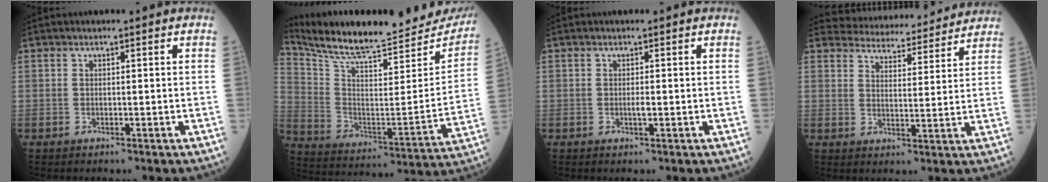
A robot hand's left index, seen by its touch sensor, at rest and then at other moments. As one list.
[{"total": 28.4, "force": [25.7, 4.8, 11.1], "torque": [-0.195, -0.065, 0.360]}, {"total": 0.8, "force": [0.0, 0.1, 0.8], "torque": [-0.019, -0.002, 0.000]}, {"total": 15.7, "force": [15.1, 3.0, 2.8], "torque": [-0.027, 0.009, 0.188]}]